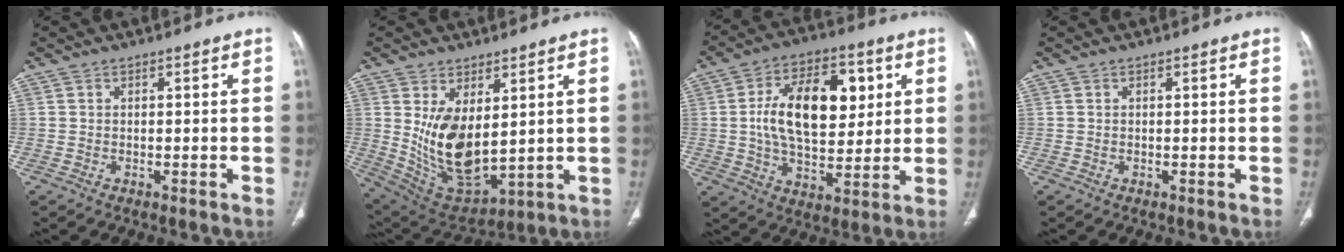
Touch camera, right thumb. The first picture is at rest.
{"total": 13.7, "force": [2.7, 7.2, 11.4], "torque": [-0.195, -0.030, 0.080]}
{"total": 18.3, "force": [3.7, 10.3, 14.6], "torque": [-0.209, -0.002, 0.060]}
{"total": 0.0}